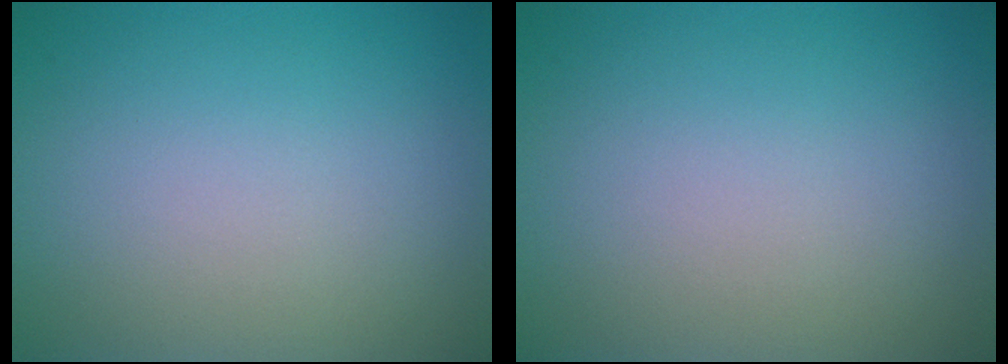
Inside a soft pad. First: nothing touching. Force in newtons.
{"total": 0.0}